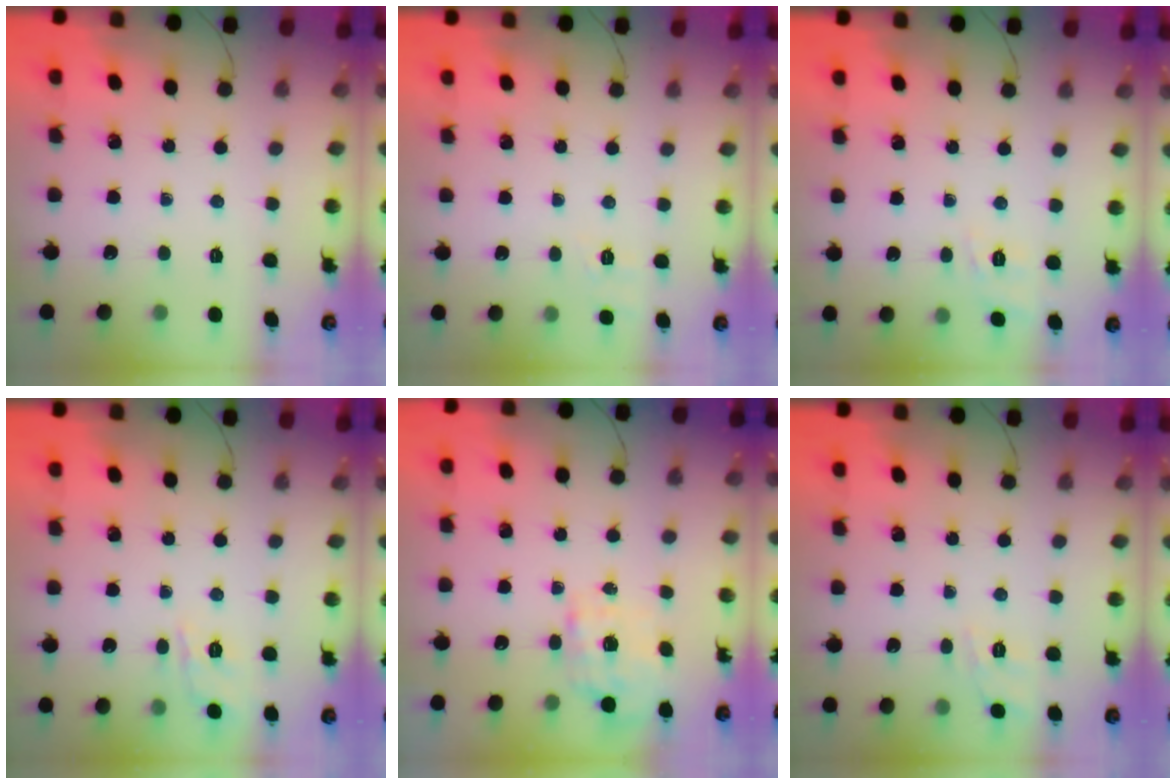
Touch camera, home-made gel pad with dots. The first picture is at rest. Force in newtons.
{"total": 6.7, "press": 6.4, "slide": 2.0}
{"total": 2.2, "press": 0.8, "slide": 2.0}
{"total": 6.0, "press": 5.9, "slide": 1.4}
{"total": 1.4, "press": 1.2, "slide": 0.7}
{"total": 9.6, "press": 9.5, "slide": 1.5}